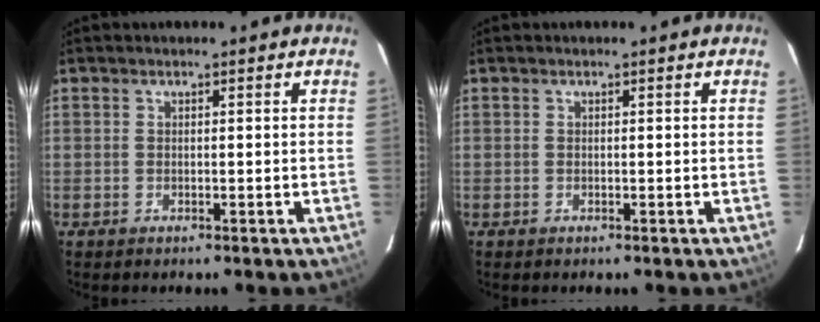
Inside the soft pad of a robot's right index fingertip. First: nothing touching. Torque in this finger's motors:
{"motor_torque": [-0.01, -0.01, 0.00, 0.01]}